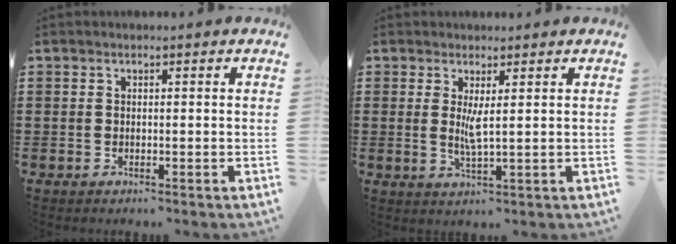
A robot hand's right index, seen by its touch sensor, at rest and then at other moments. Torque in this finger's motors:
{"motor_torque": [0.77, -0.19, 0.24, 0.03]}